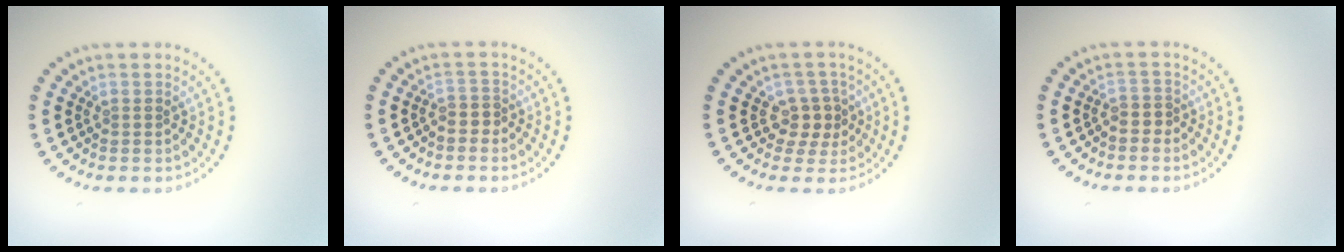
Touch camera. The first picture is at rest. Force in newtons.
{"total": 1.2, "press": 0.8, "slide": 0.8}
{"total": 2.3, "press": 2.0, "slide": 1.1}
{"total": 1.2, "press": 0.8, "slide": 0.8}